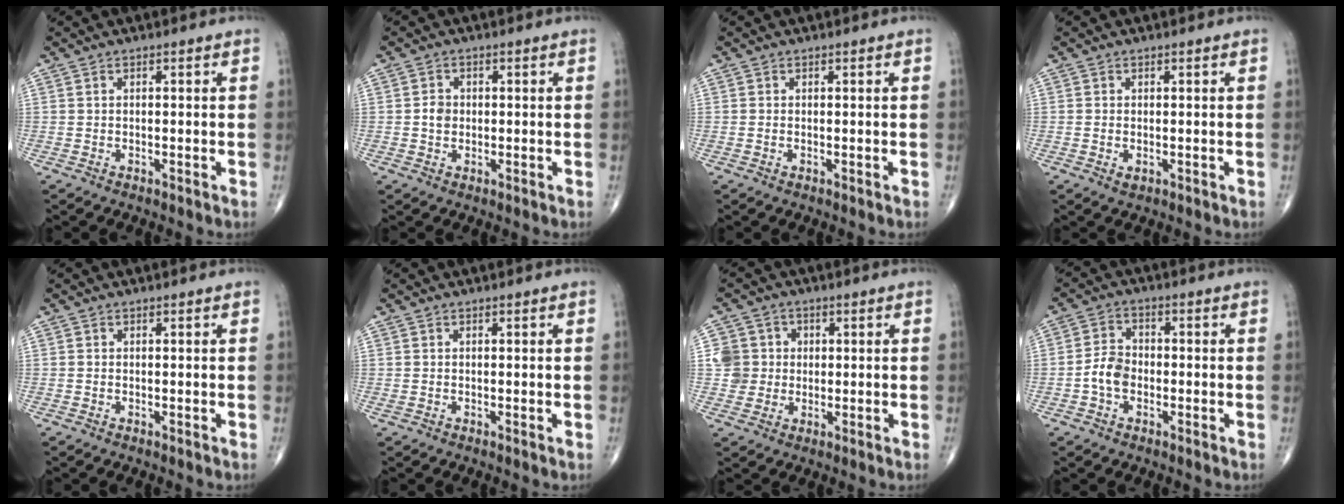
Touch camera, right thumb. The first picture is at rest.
{"total": 2.4, "force": [0.0, 2.0, 1.2], "torque": [-0.012, 0.004, -0.002]}
{"total": 0.0}
{"total": 1.1, "force": [-0.2, 0.7, 0.8], "torque": [-0.011, -0.001, -0.002]}
{"total": 0.0}
{"total": 0.5, "force": [0.1, 0.2, 0.5], "torque": [-0.011, 0.003, 0.005]}
{"total": 6.0, "force": [0.5, 5.9, 0.7], "torque": [0.022, 0.008, 0.006]}
{"total": 5.0, "force": [-1.5, 3.5, 3.1], "torque": [-0.052, 0.017, -0.035]}